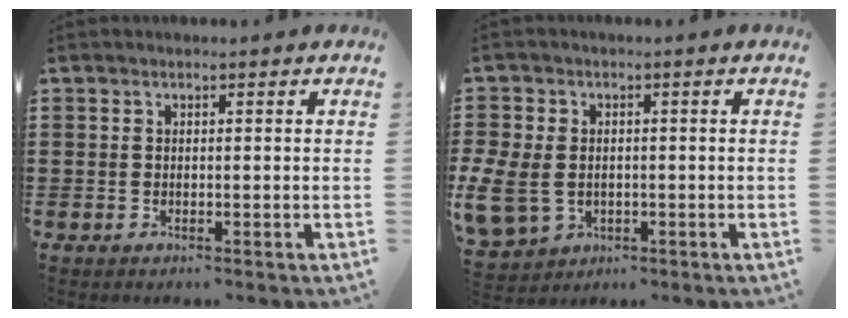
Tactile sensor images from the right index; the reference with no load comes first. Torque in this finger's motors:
{"motor_torque": [1.72, 0.42, 0.93, 0.21]}